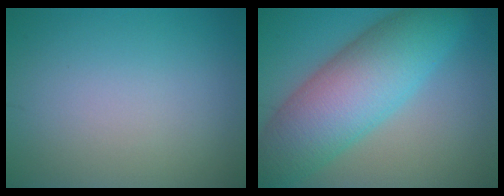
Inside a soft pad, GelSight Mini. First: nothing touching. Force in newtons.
{"total": 10.6, "press": 10.6, "slide": 0.4}